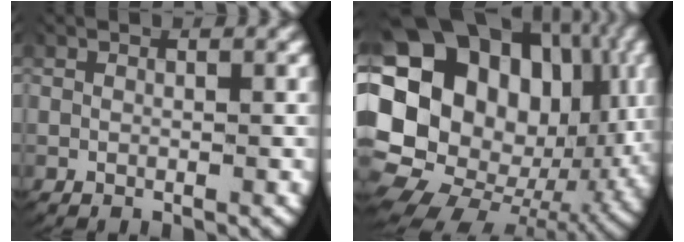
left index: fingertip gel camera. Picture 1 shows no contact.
{"total": 26.0, "force": [1.5, 20.9, 15.4], "torque": [-0.311, -0.043, 0.013]}